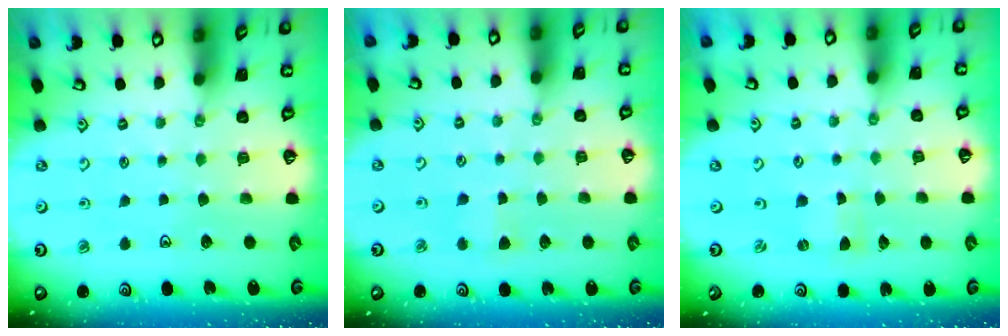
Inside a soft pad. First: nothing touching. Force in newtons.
{"total": 2.6, "press": 2.5, "slide": 0.6}
{"total": 0.0}